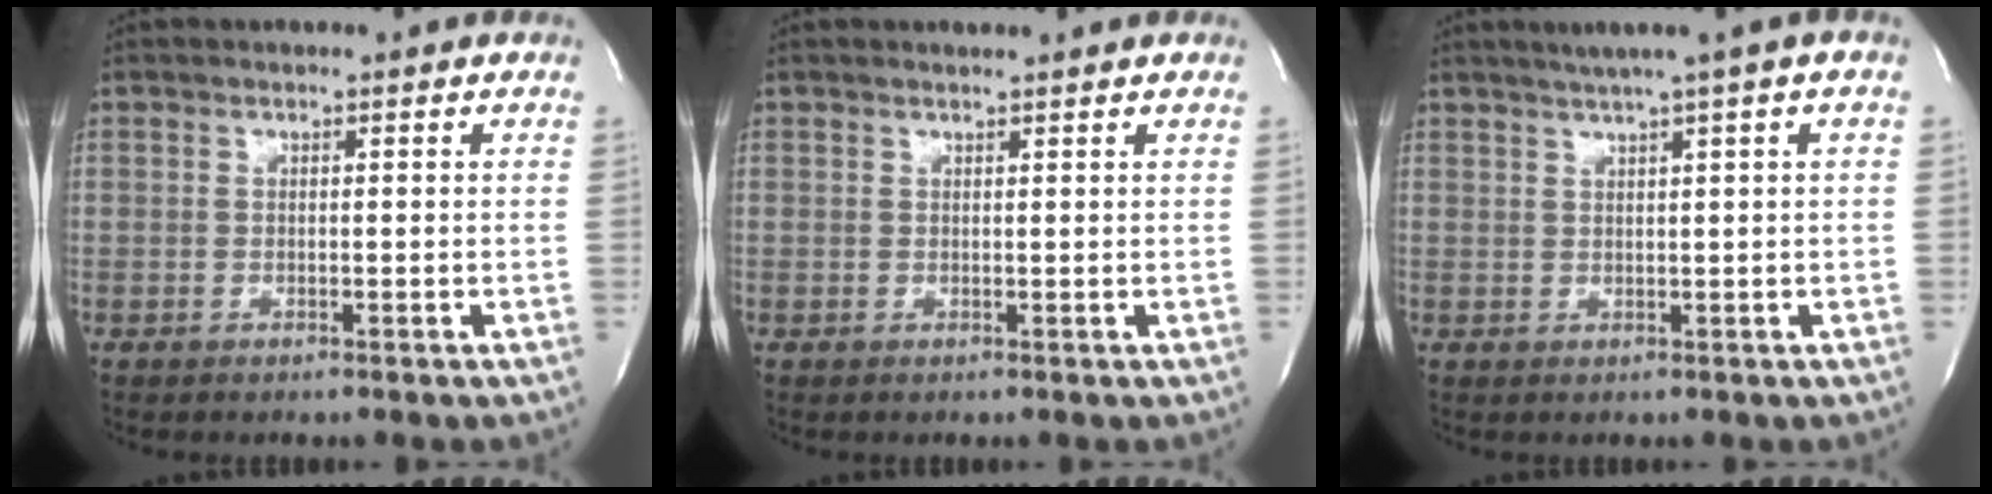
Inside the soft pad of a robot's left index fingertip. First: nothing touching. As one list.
[{"total": 2.3, "force": [2.2, -0.3, 0.7], "torque": [-0.012, 0.006, 0.028]}, {"total": 5.4, "force": [3.3, -1.0, 4.1], "torque": [-0.066, 0.016, 0.054]}]